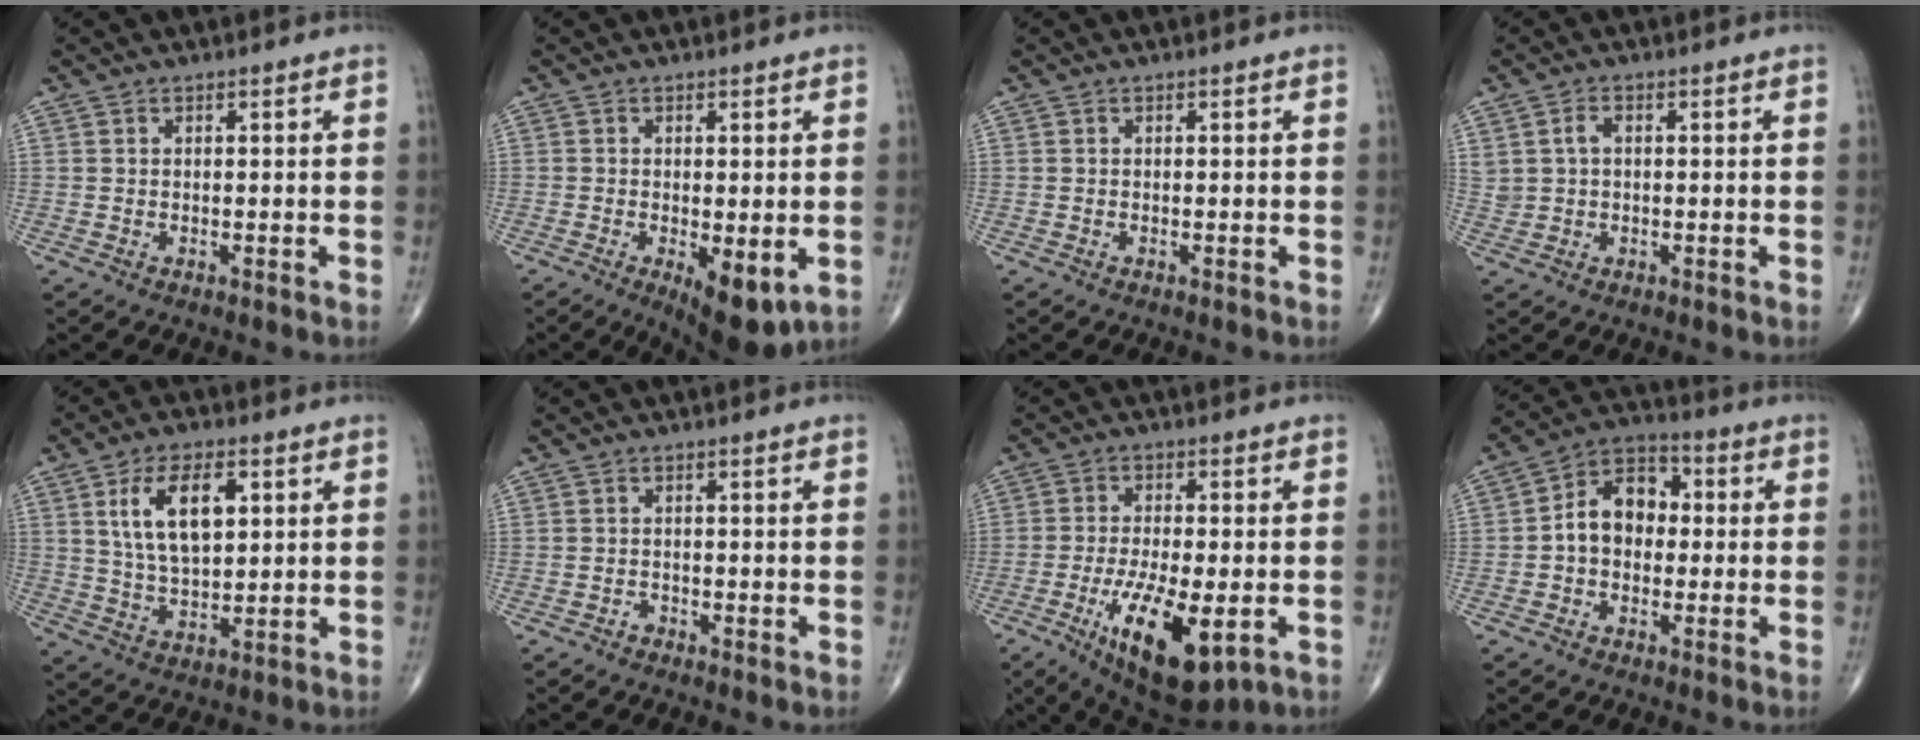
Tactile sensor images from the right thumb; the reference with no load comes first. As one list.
[{"total": 8.2, "force": [-2.2, 3.2, 7.2], "torque": [-0.102, -0.020, -0.027]}, {"total": 0.0}, {"total": 3.3, "force": [0.7, 2.3, 2.3], "torque": [-0.048, 0.005, 0.017]}, {"total": 11.8, "force": [3.6, 6.0, 9.5], "torque": [-0.161, -0.009, 0.071]}, {"total": 0.8, "force": [-0.6, 0.6, 0.2], "torque": [0.001, 0.002, -0.017]}, {"total": 15.2, "force": [-5.2, 5.6, 13.1], "torque": [-0.220, -0.011, -0.071]}, {"total": 10.1, "force": [-0.1, 7.4, 6.9], "torque": [-0.088, 0.032, -0.015]}]